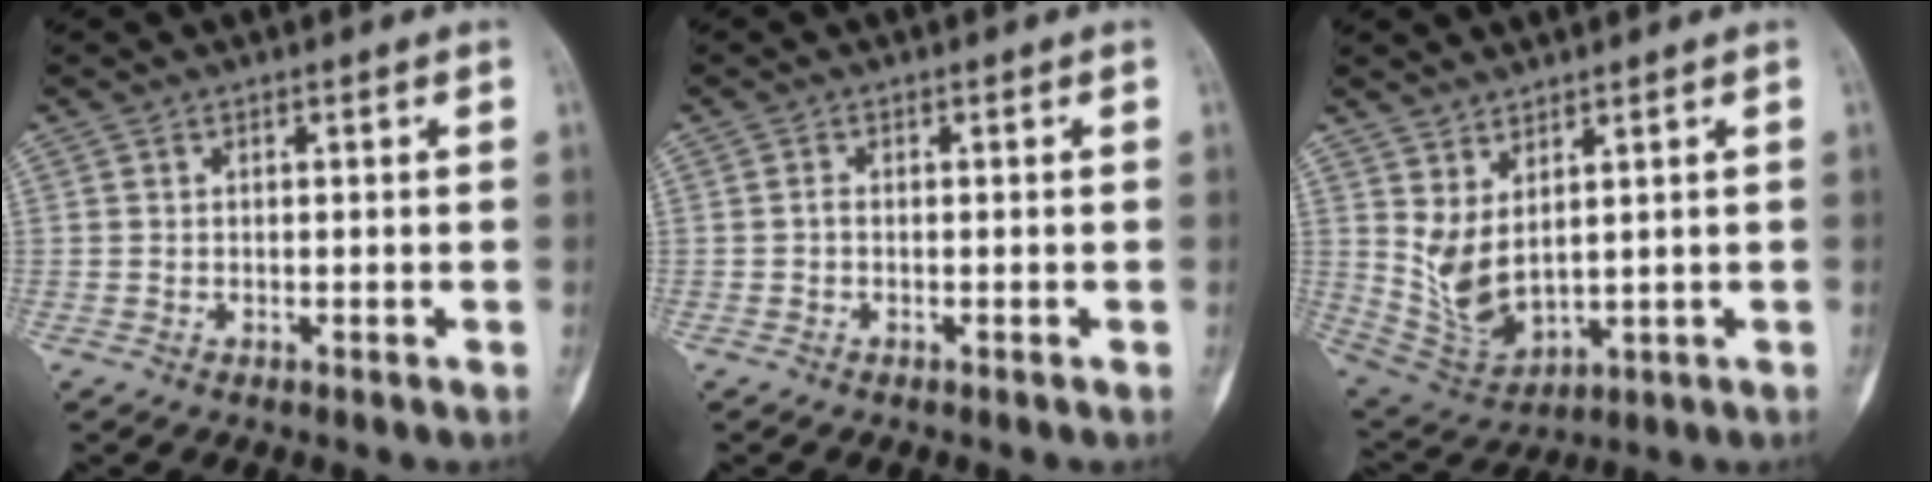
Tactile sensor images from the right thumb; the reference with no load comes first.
{"total": 0.6, "force": [-0.2, 0.3, 0.5], "torque": [-0.008, 0.001, -0.008]}
{"total": 8.6, "force": [2.7, 4.2, 7.0], "torque": [-0.127, -0.029, 0.077]}